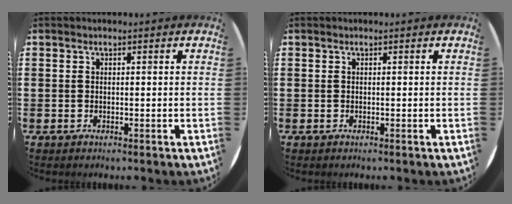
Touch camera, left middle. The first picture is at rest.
{"total": 0.0}